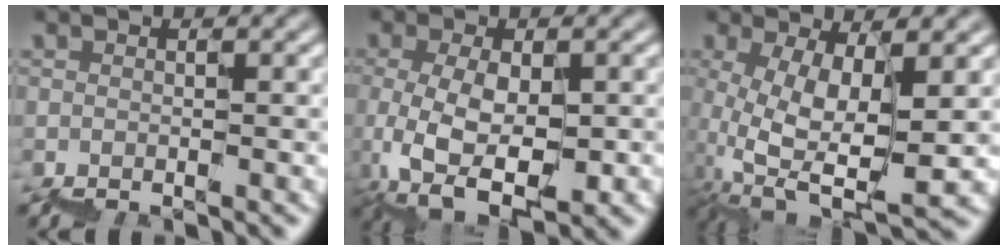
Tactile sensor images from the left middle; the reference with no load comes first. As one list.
[{"total": 6.3, "force": [0.2, 3.7, 5.1], "torque": [-0.101, -0.006, 0.013]}, {"total": 7.3, "force": [3.8, 2.2, 5.8], "torque": [-0.116, -0.004, 0.079]}]